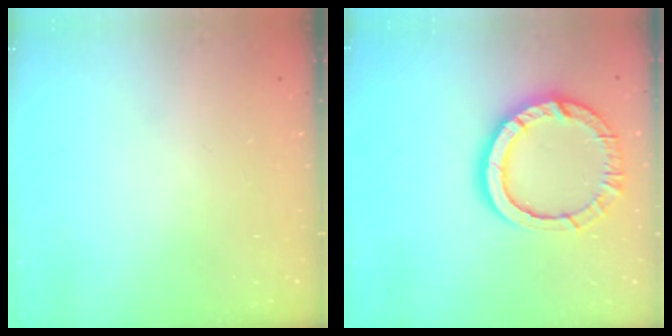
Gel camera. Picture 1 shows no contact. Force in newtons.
{"total": 13.5, "press": 13.5, "slide": 1.3}